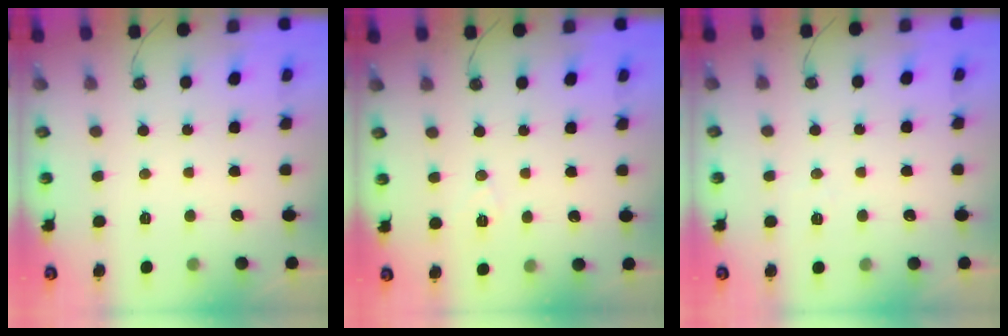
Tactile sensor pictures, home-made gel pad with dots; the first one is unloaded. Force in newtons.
{"total": 6.3, "press": 4.4, "slide": 4.5}
{"total": 6.9, "press": 5.5, "slide": 4.1}